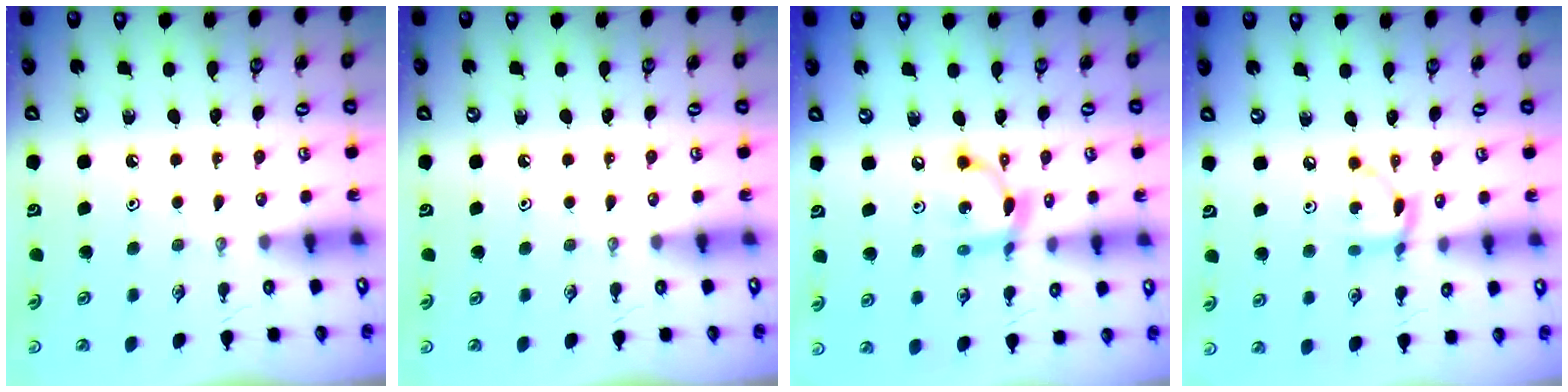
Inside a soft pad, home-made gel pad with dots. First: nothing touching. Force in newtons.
{"total": 0.0}
{"total": 10.3, "press": 10.3, "slide": 0.4}
{"total": 6.7, "press": 6.7, "slide": 0.2}